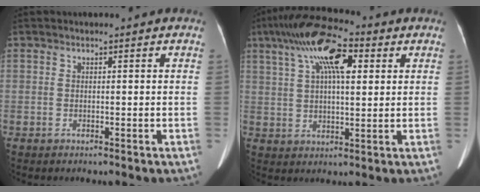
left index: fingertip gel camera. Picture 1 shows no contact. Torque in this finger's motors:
{"motor_torque": [1.08, -1.06, 0.35, 0.21]}